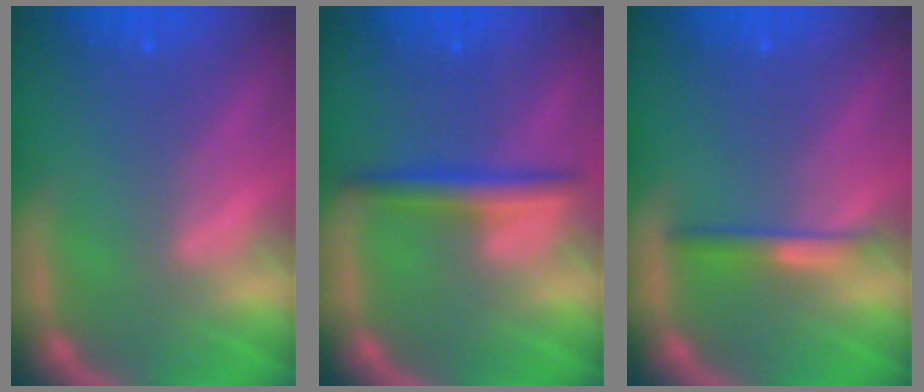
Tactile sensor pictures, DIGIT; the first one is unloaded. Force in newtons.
{"total": 3.0}
{"total": 2.0}